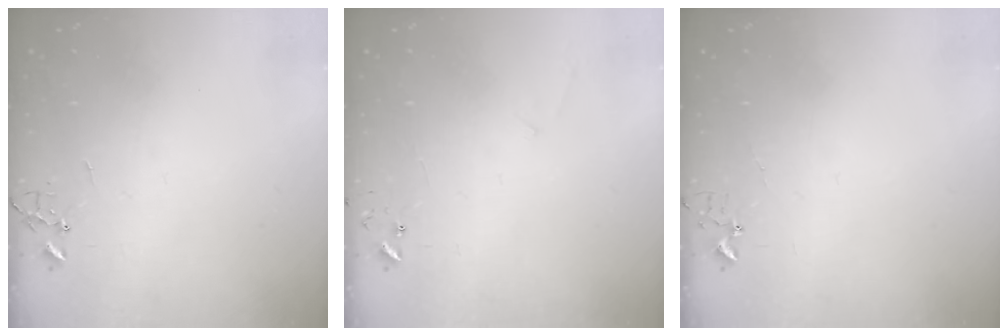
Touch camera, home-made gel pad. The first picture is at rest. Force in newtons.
{"total": 5.4, "press": 5.4, "slide": 0.4}
{"total": 3.4, "press": 3.4, "slide": 0.5}